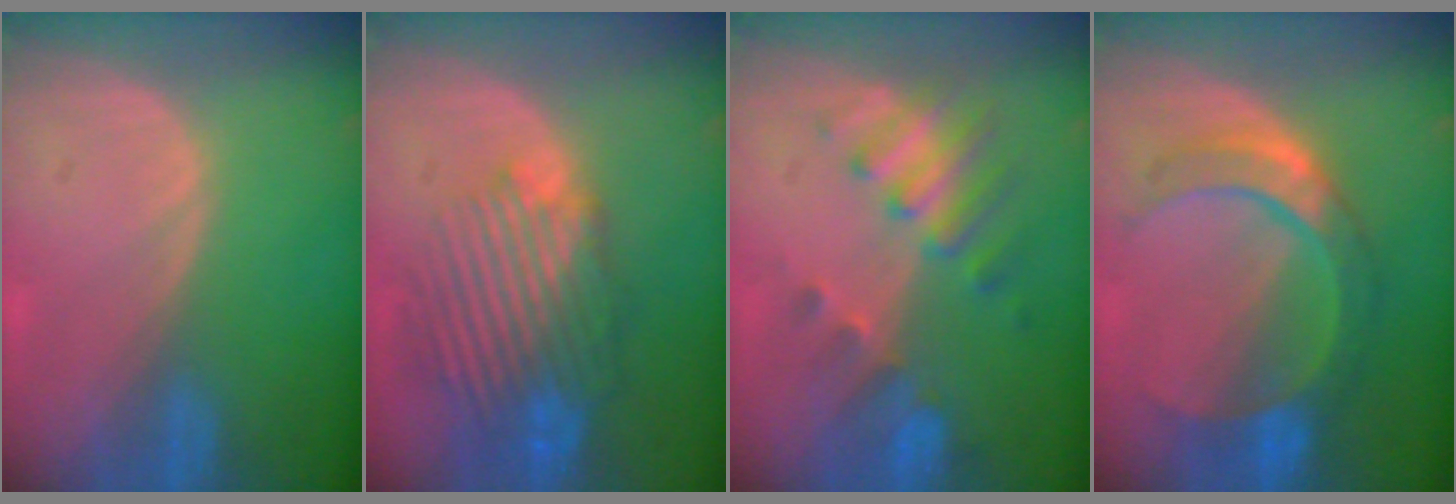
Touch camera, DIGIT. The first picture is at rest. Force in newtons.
{"total": 10.4, "press": 9.3, "slide": 4.6}
{"total": 7.7, "press": 6.7, "slide": 3.6}
{"total": 8.0, "press": 8.0, "slide": 0.4}